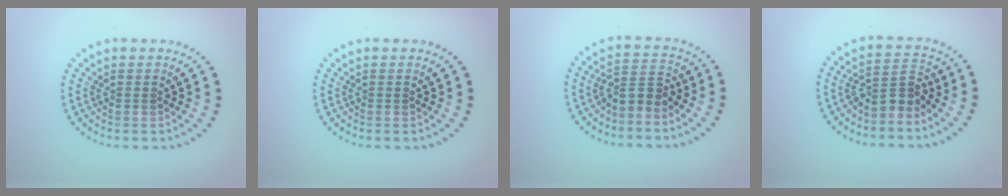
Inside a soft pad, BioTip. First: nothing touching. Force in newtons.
{"total": 0.0}
{"total": 2.6, "press": 2.0, "slide": 1.6}
{"total": 2.7, "press": 2.0, "slide": 1.8}